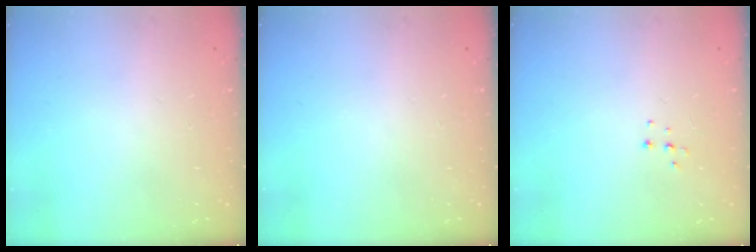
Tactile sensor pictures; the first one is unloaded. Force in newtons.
{"total": 0.0}
{"total": 3.7, "press": 3.7, "slide": 0.3}